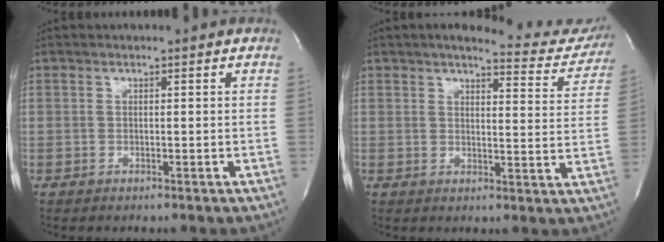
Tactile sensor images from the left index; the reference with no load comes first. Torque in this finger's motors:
{"motor_torque": [0.43, -0.47, 0.11, -0.01]}